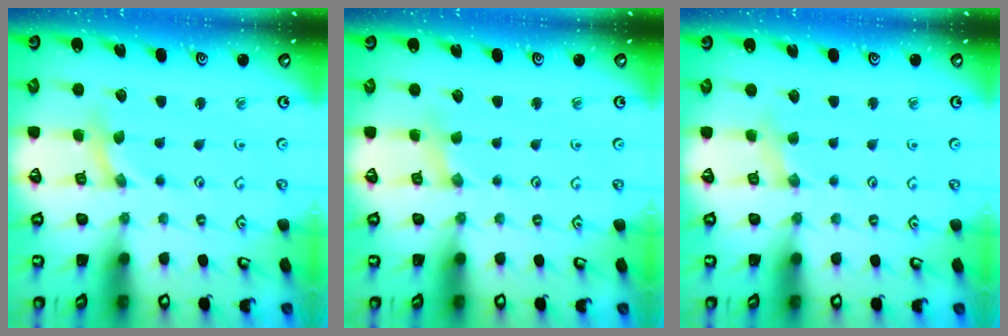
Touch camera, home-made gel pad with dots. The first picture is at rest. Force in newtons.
{"total": 1.9, "press": 1.9, "slide": 0.3}
{"total": 2.4, "press": 2.4, "slide": 0.4}